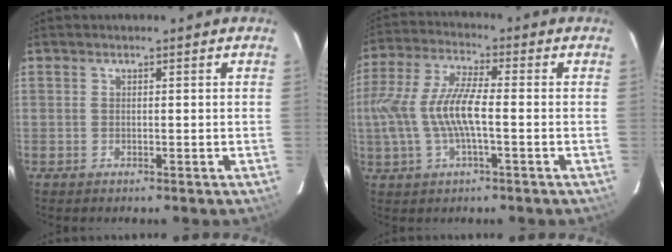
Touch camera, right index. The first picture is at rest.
{"total": 11.3, "force": [-1.6, 2.9, 10.8], "torque": [-0.228, 0.002, -0.028]}